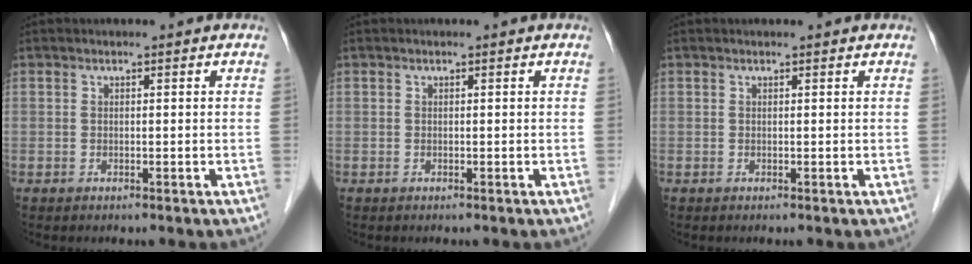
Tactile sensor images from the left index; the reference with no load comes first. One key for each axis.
{"total": 0.0}
{"total": 0.6, "fx": 0.5, "fy": 0.1, "fz": 0.1, "tx": -0.004, "ty": 0.006, "tz": 0.004}